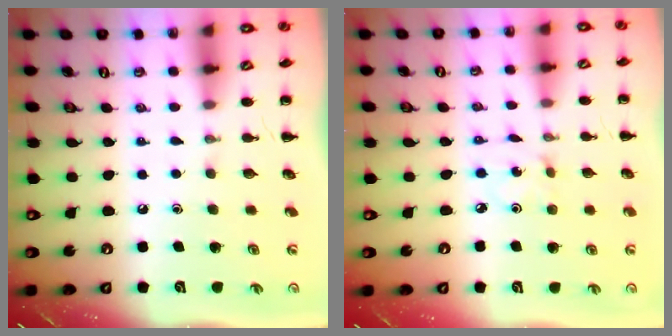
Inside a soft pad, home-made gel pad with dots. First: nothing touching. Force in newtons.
{"total": 1.0, "press": 0.9, "slide": 0.3}